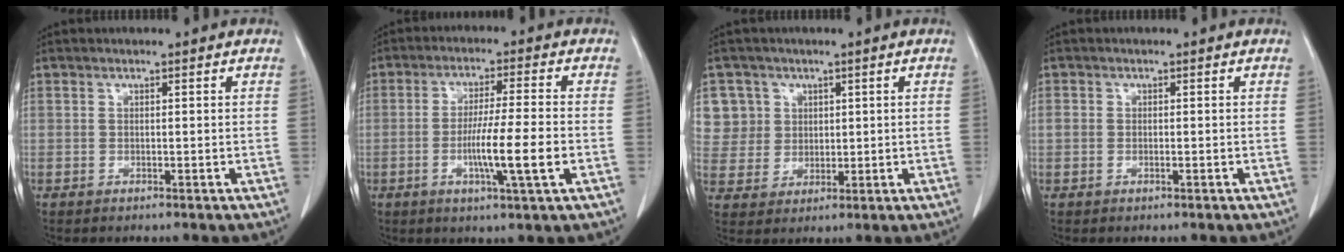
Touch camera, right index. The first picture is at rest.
{"total": 8.9, "force": [-2.2, -0.5, 8.6], "torque": [-0.151, -0.010, -0.039]}
{"total": 7.8, "force": [3.1, 7.2, 0.3], "torque": [0.002, 0.021, 0.071]}
{"total": 1.0, "force": [0.0, 0.7, 0.7], "torque": [-0.014, 0.003, 0.003]}